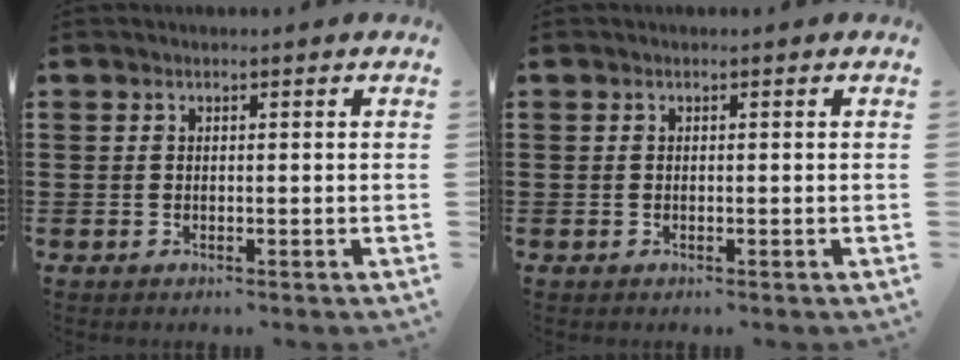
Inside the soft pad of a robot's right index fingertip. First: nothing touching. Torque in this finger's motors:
{"motor_torque": [-0.86, 1.28, 0.00, 0.00]}